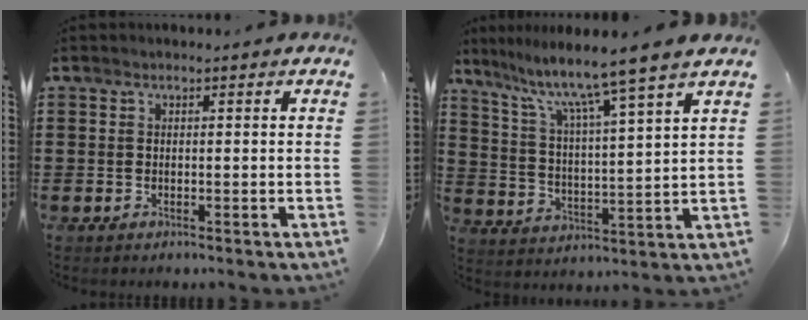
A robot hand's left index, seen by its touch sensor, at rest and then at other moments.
{"total": 8.2, "force": [6.6, -1.1, 4.7], "torque": [-0.117, -0.050, 0.102]}